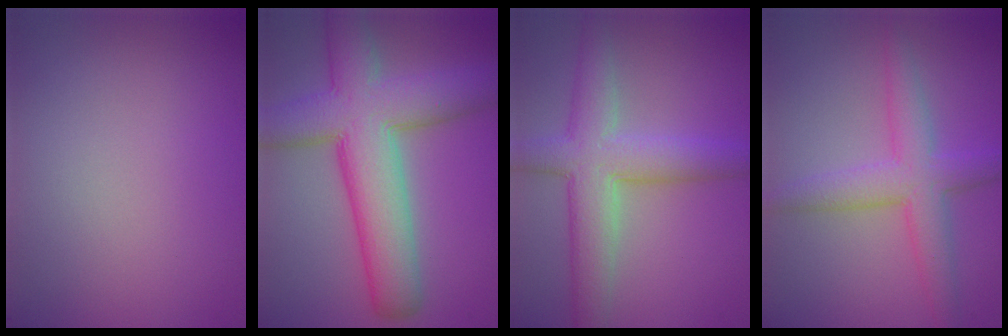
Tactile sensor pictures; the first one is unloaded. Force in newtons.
{"total": 10.1, "press": 10.1, "slide": 0.3}
{"total": 6.2, "press": 6.2, "slide": 0.2}
{"total": 4.4, "press": 4.4, "slide": 0.2}